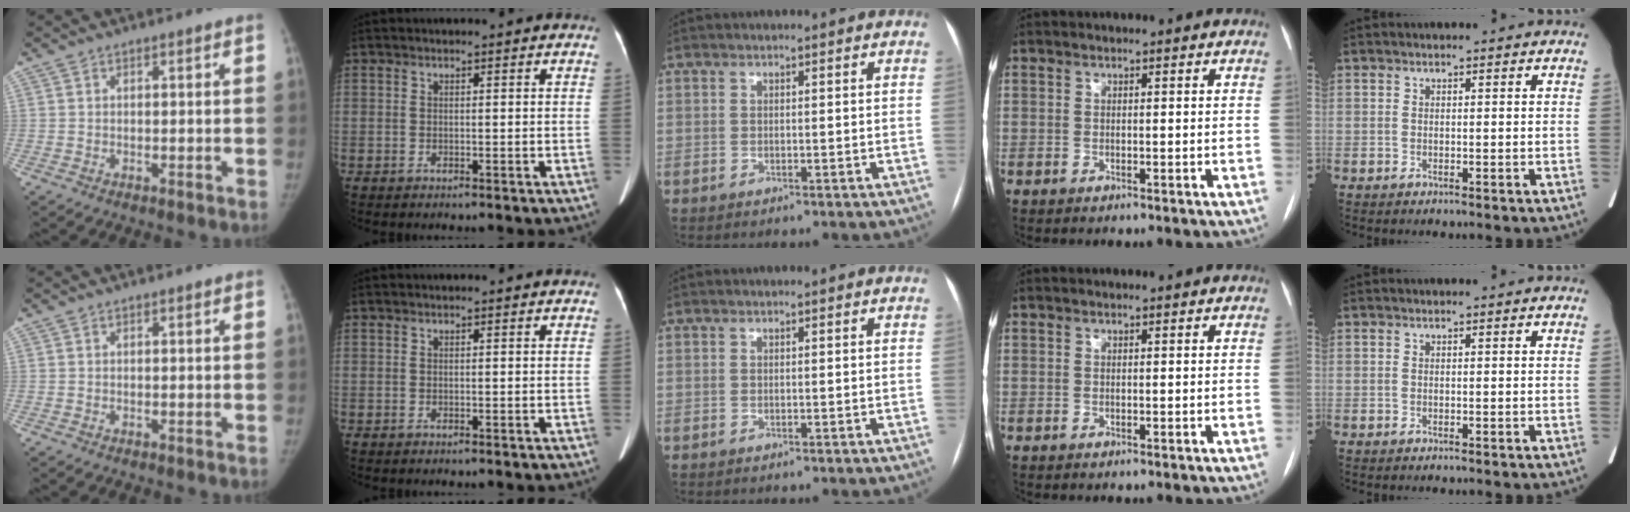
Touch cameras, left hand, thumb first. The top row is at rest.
{}